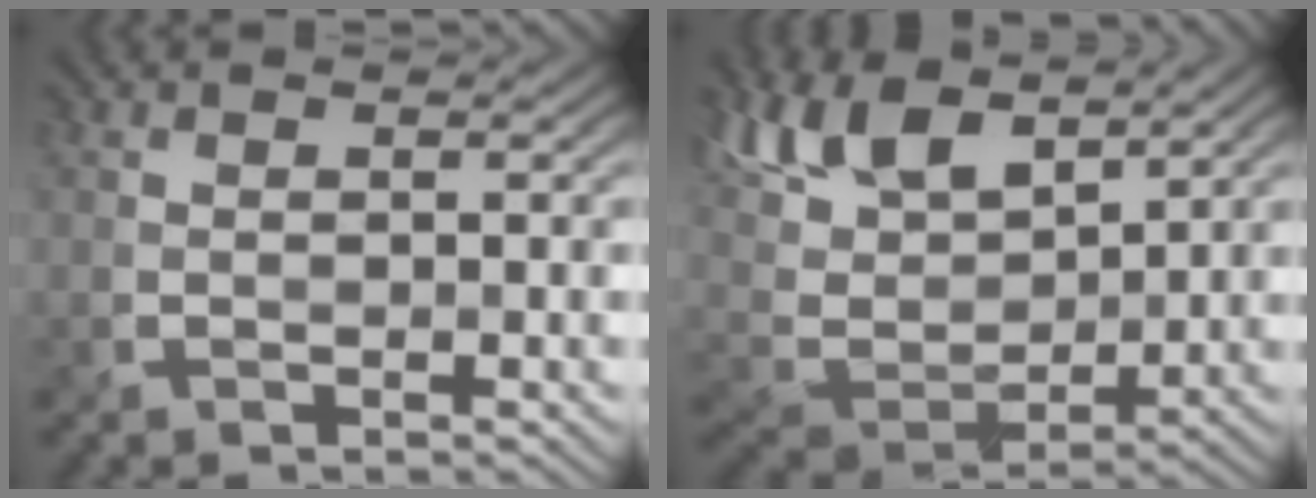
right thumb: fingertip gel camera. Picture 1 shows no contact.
{"total": 11.3, "force": [6.5, 5.1, 7.8], "torque": [-0.193, 0.016, 0.120]}